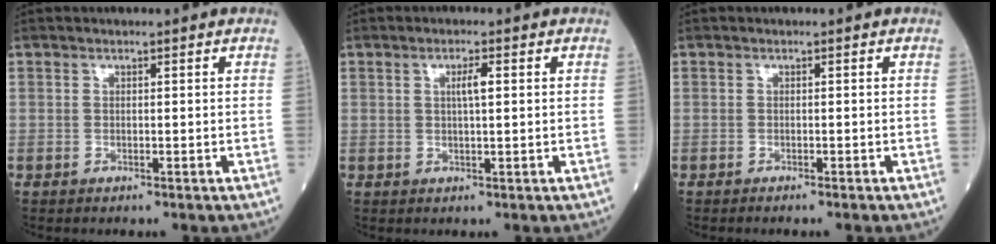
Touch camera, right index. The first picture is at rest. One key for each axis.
{"total": 2.3, "fx": 0.6, "fy": 0.2, "fz": 2.2, "tx": -0.040, "ty": 0.001, "tz": 0.009}
{"total": 1.1, "fx": -0.9, "fy": -0.2, "fz": 0.6, "tx": -0.007, "ty": 0.002, "tz": -0.008}